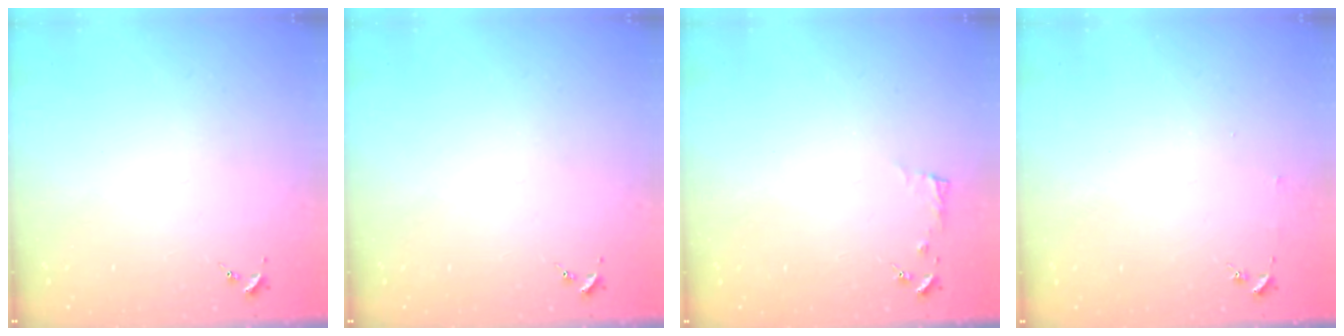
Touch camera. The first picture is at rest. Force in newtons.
{"total": 0.0}
{"total": 3.8, "press": 3.7, "slide": 0.4}
{"total": 2.5, "press": 2.5, "slide": 0.2}